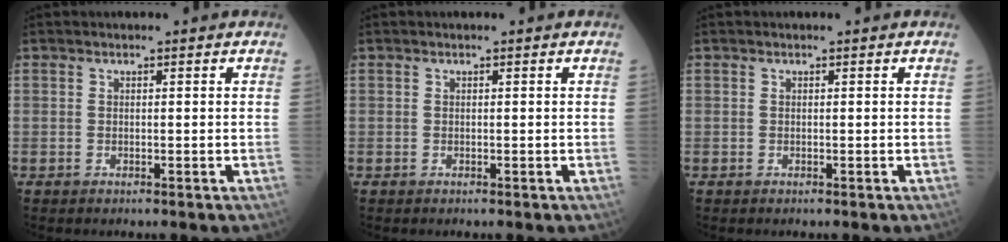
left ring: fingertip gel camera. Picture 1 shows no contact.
{"total": 0.0}
{"total": 0.0}